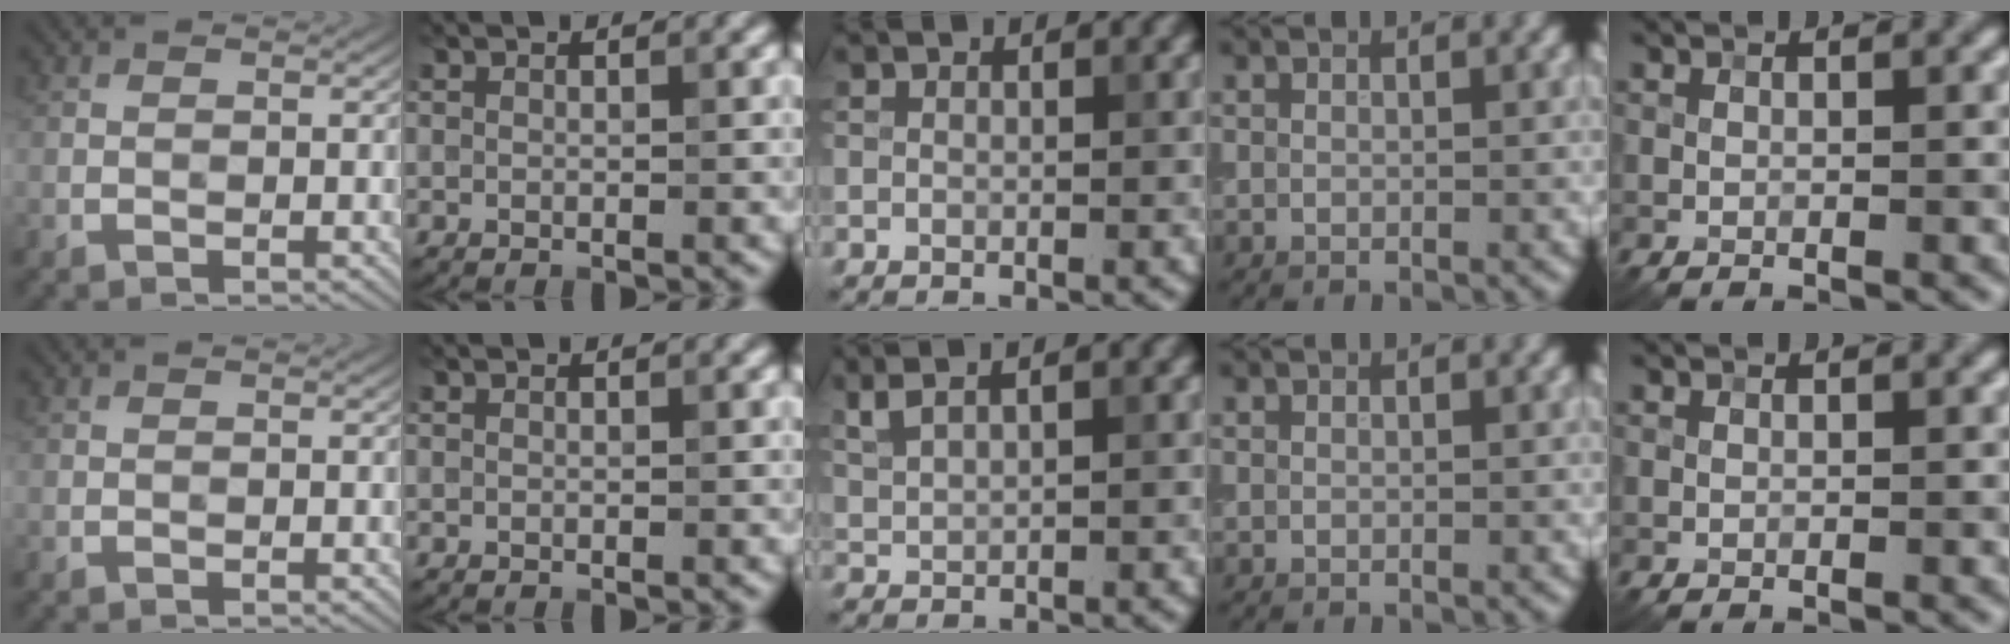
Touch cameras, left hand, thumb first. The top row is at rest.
{"middle": {"total": 3.4, "force": [2.6, 1.2, 2.0], "torque": [-0.034, 0.017, 0.039]}}